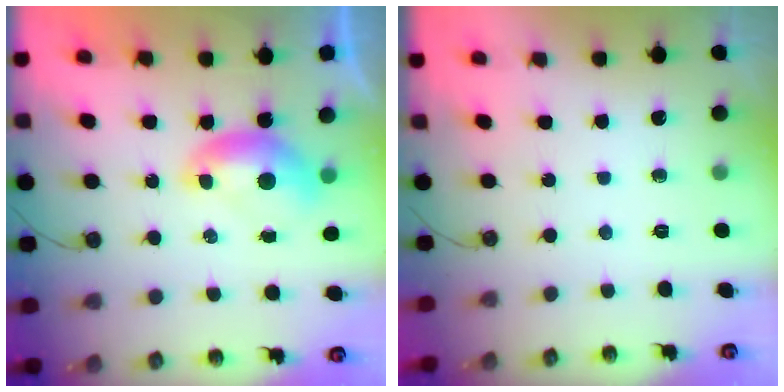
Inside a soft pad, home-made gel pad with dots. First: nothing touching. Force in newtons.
{"total": 0.0}